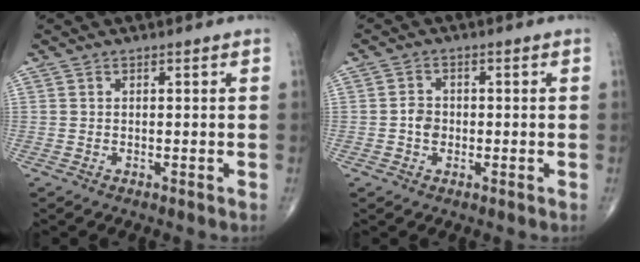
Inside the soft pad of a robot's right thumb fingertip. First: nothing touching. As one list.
[{"total": 2.9, "force": [-0.6, 2.4, 1.6], "torque": [-0.014, 0.008, -0.015]}]